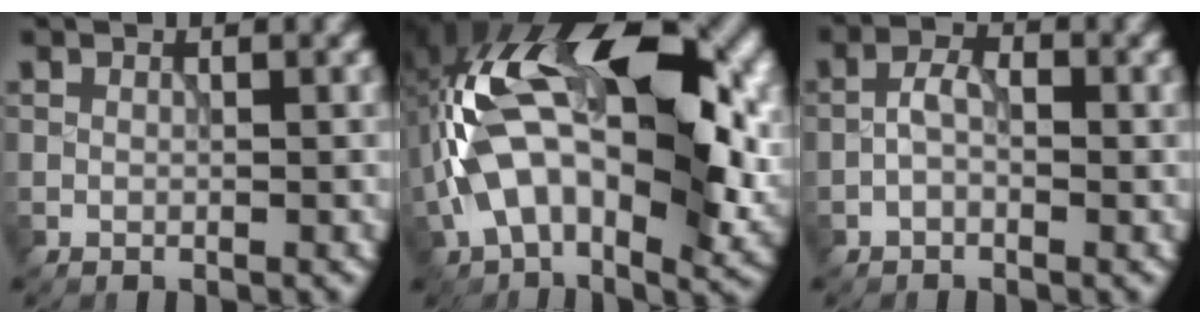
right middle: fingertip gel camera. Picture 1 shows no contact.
{"total": 17.1, "force": [0.9, 8.8, 14.6], "torque": [-0.261, 0.016, 0.002]}
{"total": 2.3, "force": [-0.7, 1.2, 1.8], "torque": [-0.034, 0.008, -0.019]}